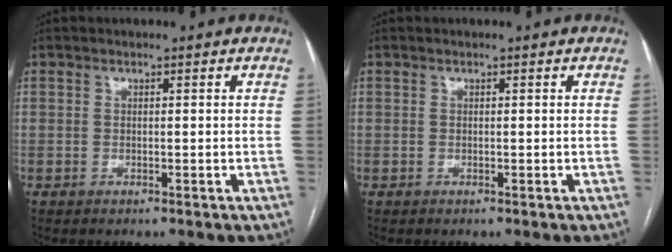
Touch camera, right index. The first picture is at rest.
{"total": 0.0}